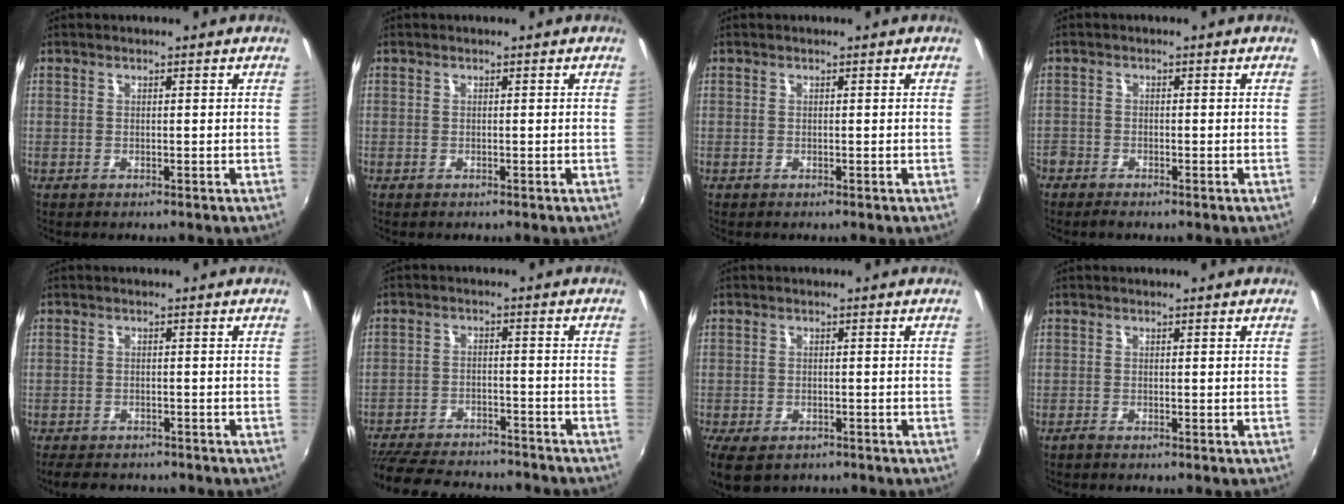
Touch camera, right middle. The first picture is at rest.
{"total": 0.0}
{"total": 0.0}
{"total": 2.8, "force": [-2.4, 1.2, 0.8], "torque": [-0.027, -0.011, -0.050]}
{"total": 5.9, "force": [-5.1, 2.3, 2.1], "torque": [-0.052, -0.015, -0.079]}
{"total": 20.0, "force": [-17.2, 5.8, 8.2], "torque": [-0.183, -0.018, -0.250]}
{"total": 6.6, "force": [-4.2, 3.4, 3.8], "torque": [-0.089, -0.030, -0.069]}
{"total": 0.5, "force": [-0.5, 0.0, 0.2], "torque": [-0.001, -0.003, -0.012]}